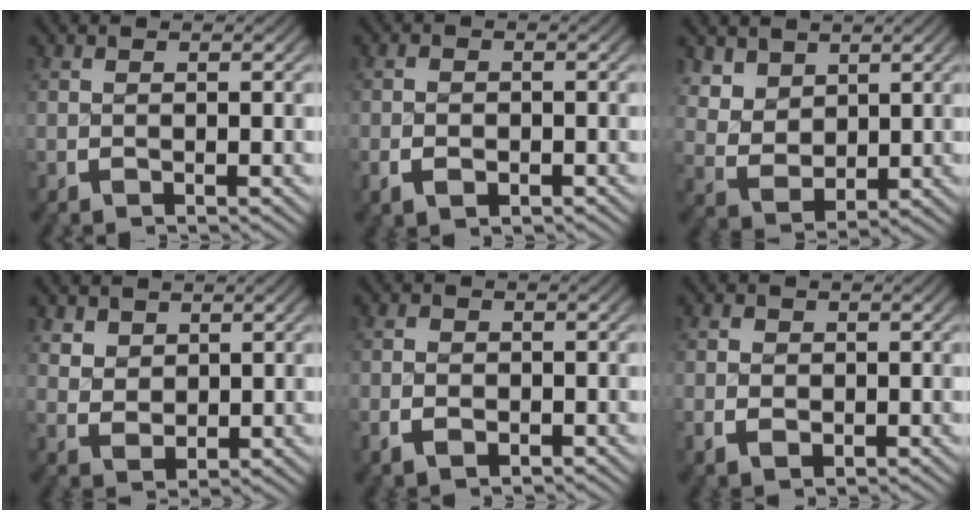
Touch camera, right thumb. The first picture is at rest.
{"total": 2.1, "force": [-1.0, 1.5, 1.0], "torque": [-0.020, -0.008, -0.015]}
{"total": 5.7, "force": [1.2, 4.6, 3.1], "torque": [-0.085, -0.034, 0.037]}
{"total": 3.0, "force": [1.1, 2.4, 1.4], "torque": [-0.032, -0.020, 0.034]}
{"total": 2.2, "force": [-0.8, 1.8, 1.0], "torque": [-0.020, -0.010, -0.011]}
{"total": 2.5, "force": [-0.3, 2.2, 1.2], "torque": [-0.026, -0.014, 0.001]}